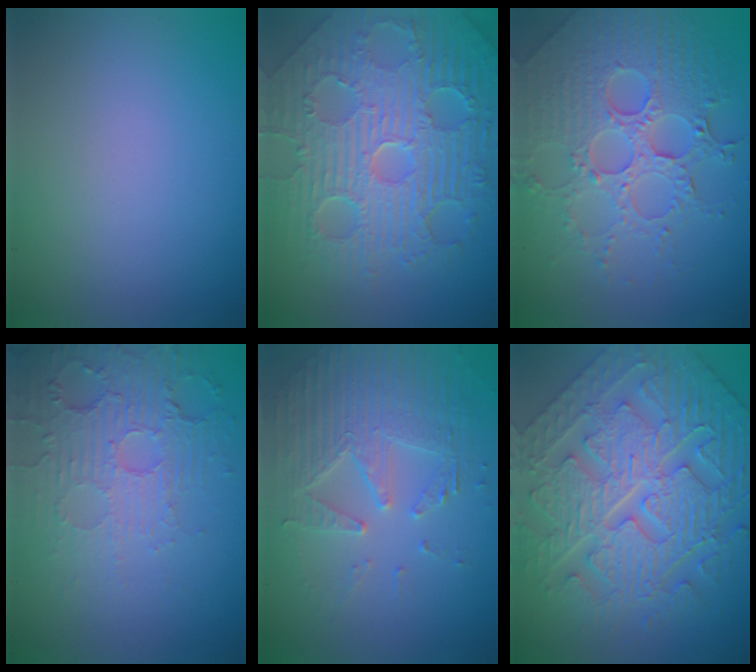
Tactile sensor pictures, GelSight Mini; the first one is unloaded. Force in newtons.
{"total": 11.3, "press": 7.4, "slide": 8.5}
{"total": 7.8, "press": 5.8, "slide": 5.2}
{"total": 5.6, "press": 3.5, "slide": 4.3}
{"total": 4.6, "press": 4.2, "slide": 1.9}
{"total": 9.2, "press": 7.5, "slide": 5.4}